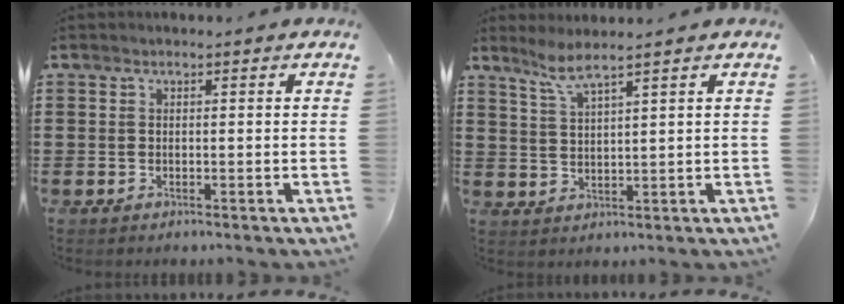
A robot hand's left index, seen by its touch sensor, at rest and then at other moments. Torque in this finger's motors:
{"motor_torque": [0.59, -0.07, 0.09, 0.09]}